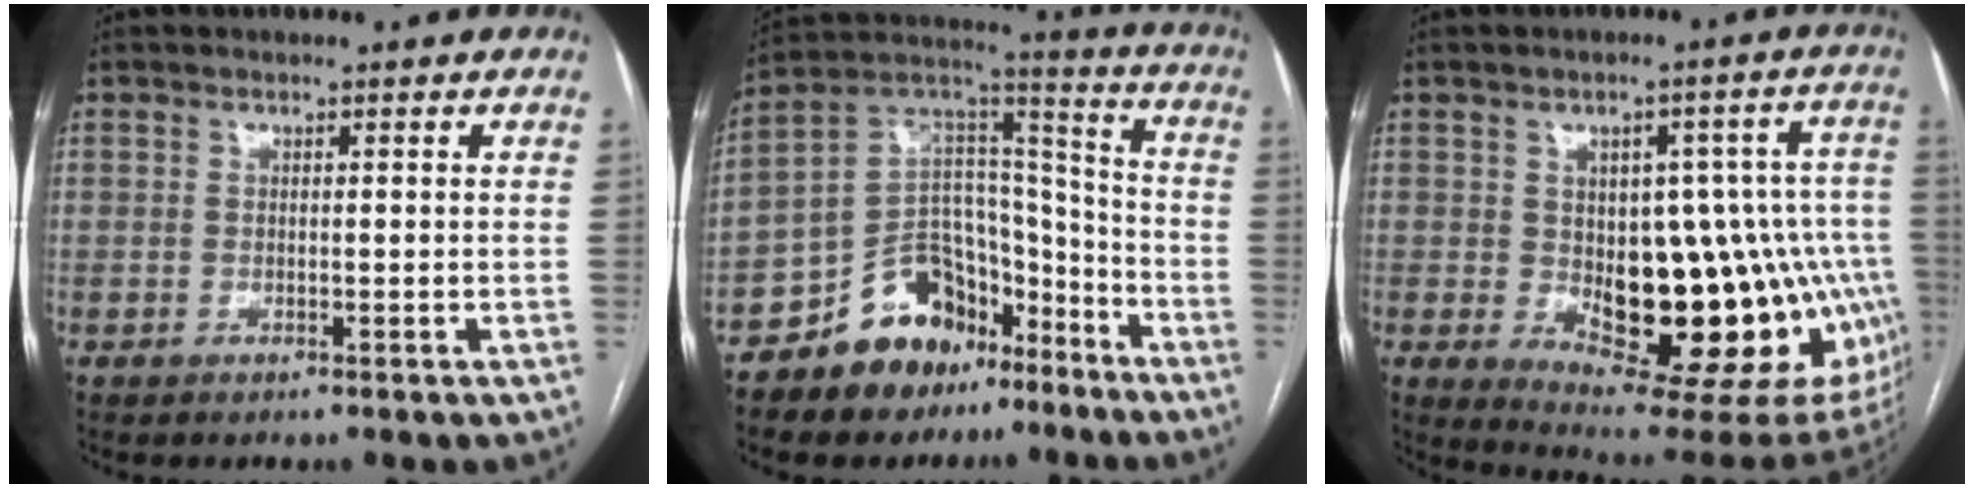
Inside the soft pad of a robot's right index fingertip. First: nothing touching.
{"total": 16.1, "force": [-10.8, 9.7, 6.8], "torque": [-0.110, 0.070, -0.181]}
{"total": 24.2, "force": [-3.7, 10.6, 21.4], "torque": [-0.204, 0.022, -0.025]}